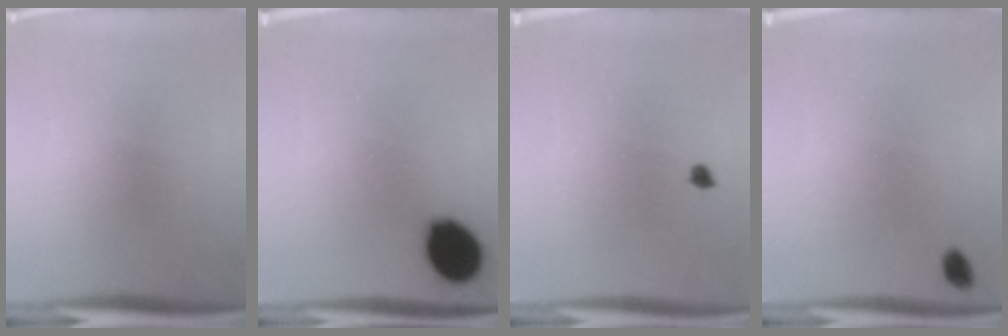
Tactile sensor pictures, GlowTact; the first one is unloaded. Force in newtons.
{"total": 12.0}
{"total": 1.1}
{"total": 2.0}